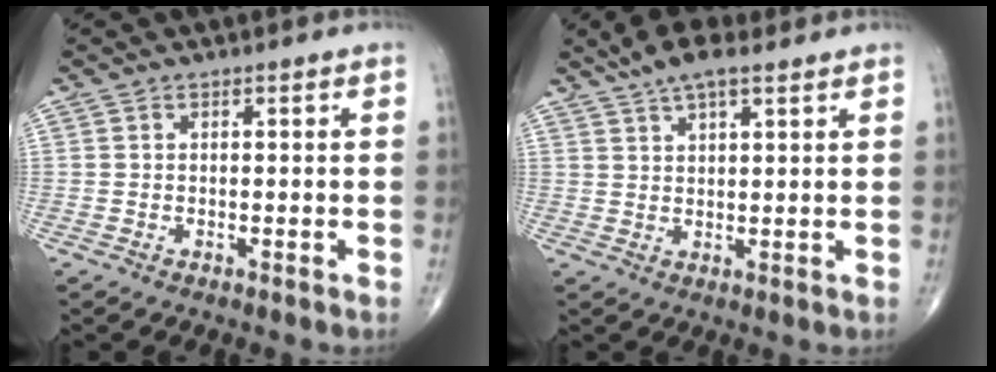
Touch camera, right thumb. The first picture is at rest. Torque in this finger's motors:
{"motor_torque": [-0.64, 0.77, 0.59, 0.48, 0.05]}